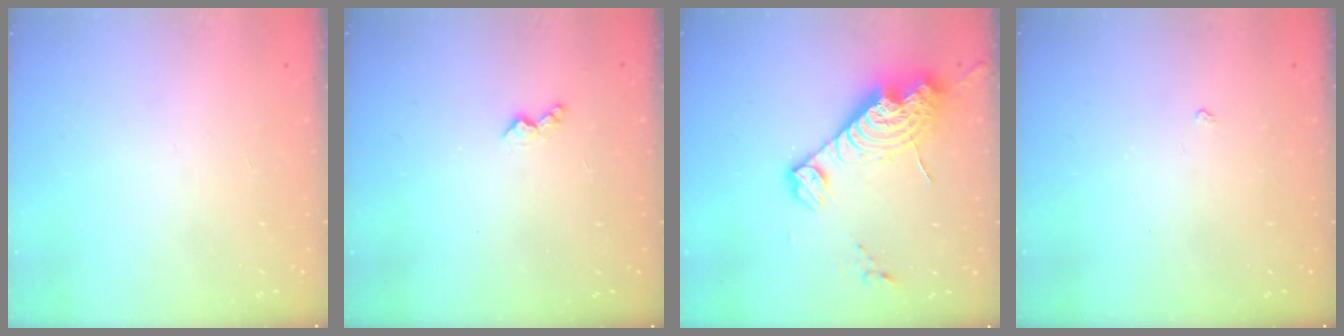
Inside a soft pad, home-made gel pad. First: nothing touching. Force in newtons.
{"total": 3.1, "press": 3.1, "slide": 0.4}
{"total": 16.0, "press": 15.9, "slide": 1.2}
{"total": 1.7, "press": 1.7, "slide": 0.3}